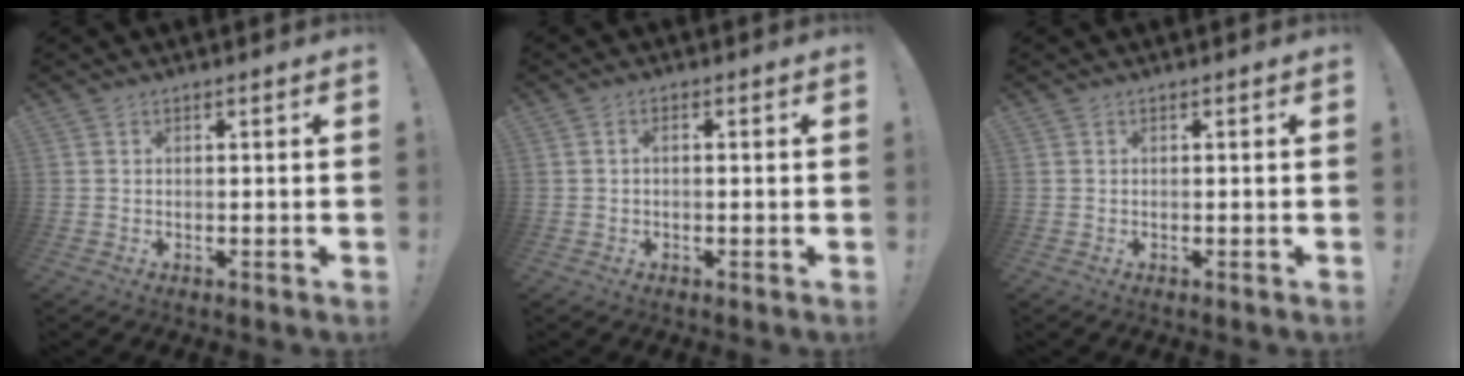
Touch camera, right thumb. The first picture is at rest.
{"total": 1.2, "force": [-0.5, 0.4, 1.0], "torque": [-0.021, 0.004, -0.008]}
{"total": 0.0}